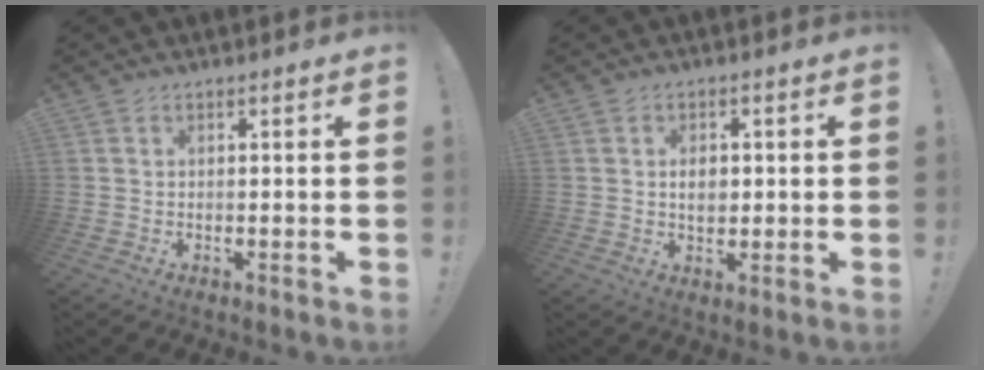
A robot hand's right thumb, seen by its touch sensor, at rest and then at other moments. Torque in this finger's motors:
{"motor_torque": [0.04, -0.05, 0.01, 0.32, 0.02]}